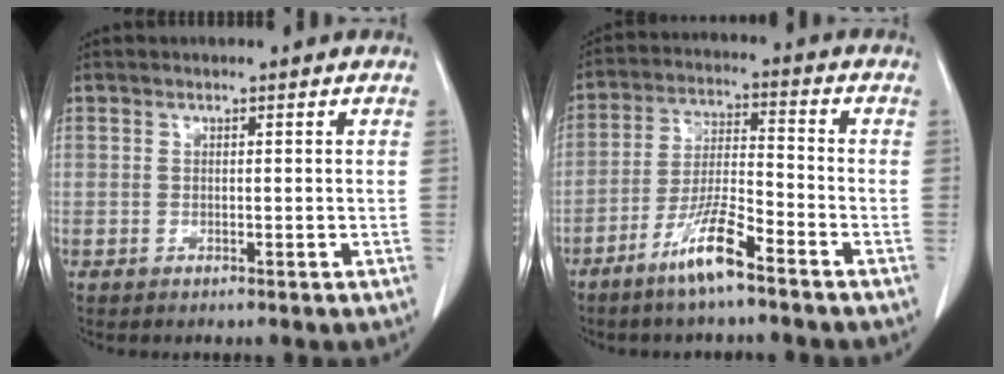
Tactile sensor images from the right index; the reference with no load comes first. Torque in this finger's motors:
{"motor_torque": [0.57, -0.53, 0.27, 0.10]}